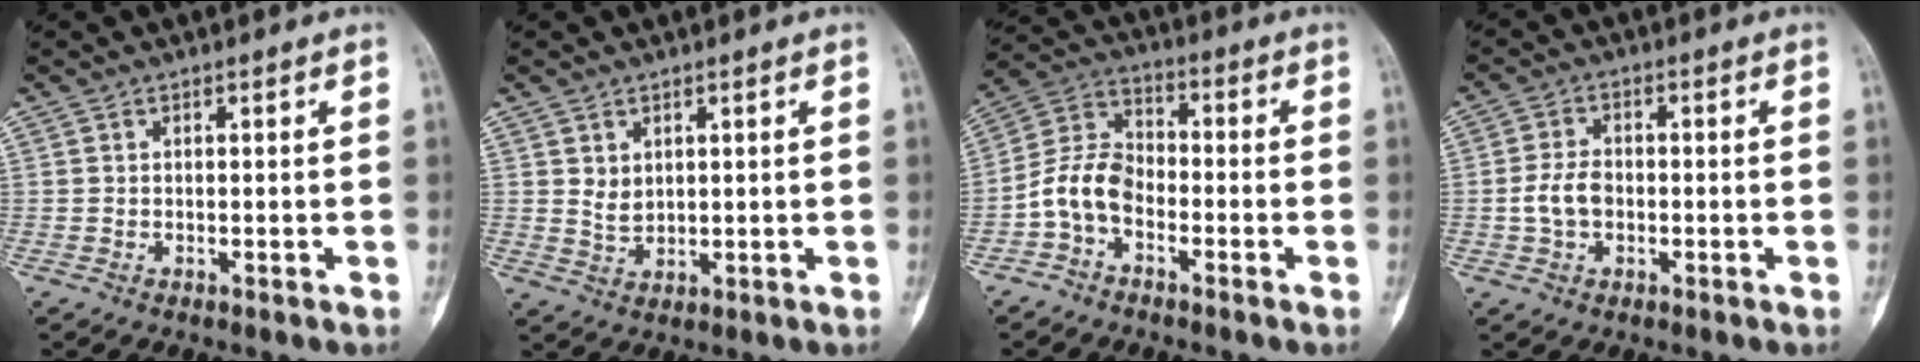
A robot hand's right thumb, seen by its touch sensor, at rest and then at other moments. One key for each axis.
{"total": 3.0, "fx": 1.2, "fy": 2.2, "fz": 1.7, "tx": -0.017, "ty": -0.012, "tz": 0.029}
{"total": 8.5, "fx": -3.4, "fy": 5.6, "fz": 5.4, "tx": -0.099, "ty": 0.040, "tz": -0.080}
{"total": 5.0, "fx": -0.8, "fy": 3.4, "fz": 3.5, "tx": -0.070, "ty": 0.014, "tz": -0.018}